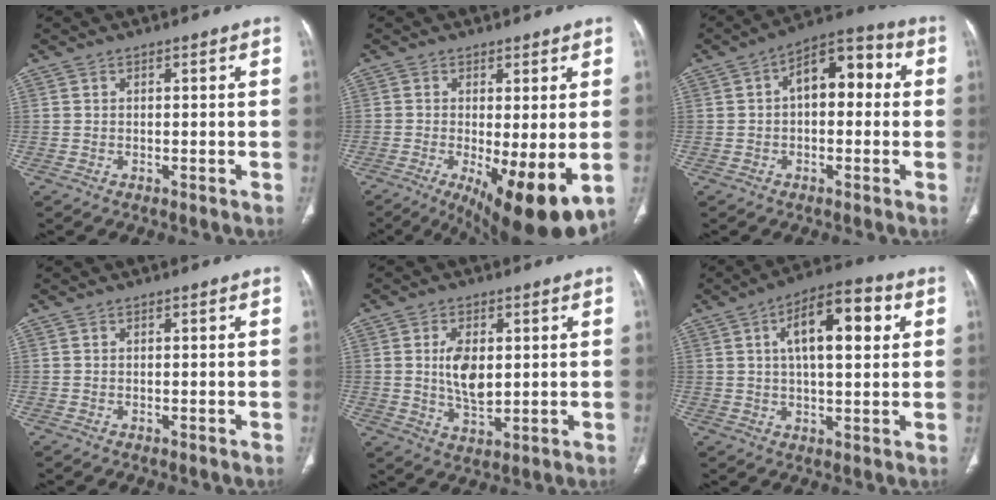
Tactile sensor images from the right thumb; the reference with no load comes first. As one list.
[{"total": 13.0, "force": [-3.5, 3.7, 12.0], "torque": [-0.171, -0.026, -0.041]}, {"total": 10.4, "force": [1.0, 6.0, 8.4], "torque": [-0.090, 0.034, 0.002]}, {"total": 0.0}, {"total": 7.8, "force": [1.1, 4.3, 6.4], "torque": [-0.109, -0.012, 0.025]}, {"total": 13.5, "force": [3.8, 5.6, 11.7], "torque": [-0.163, 0.012, 0.052]}]